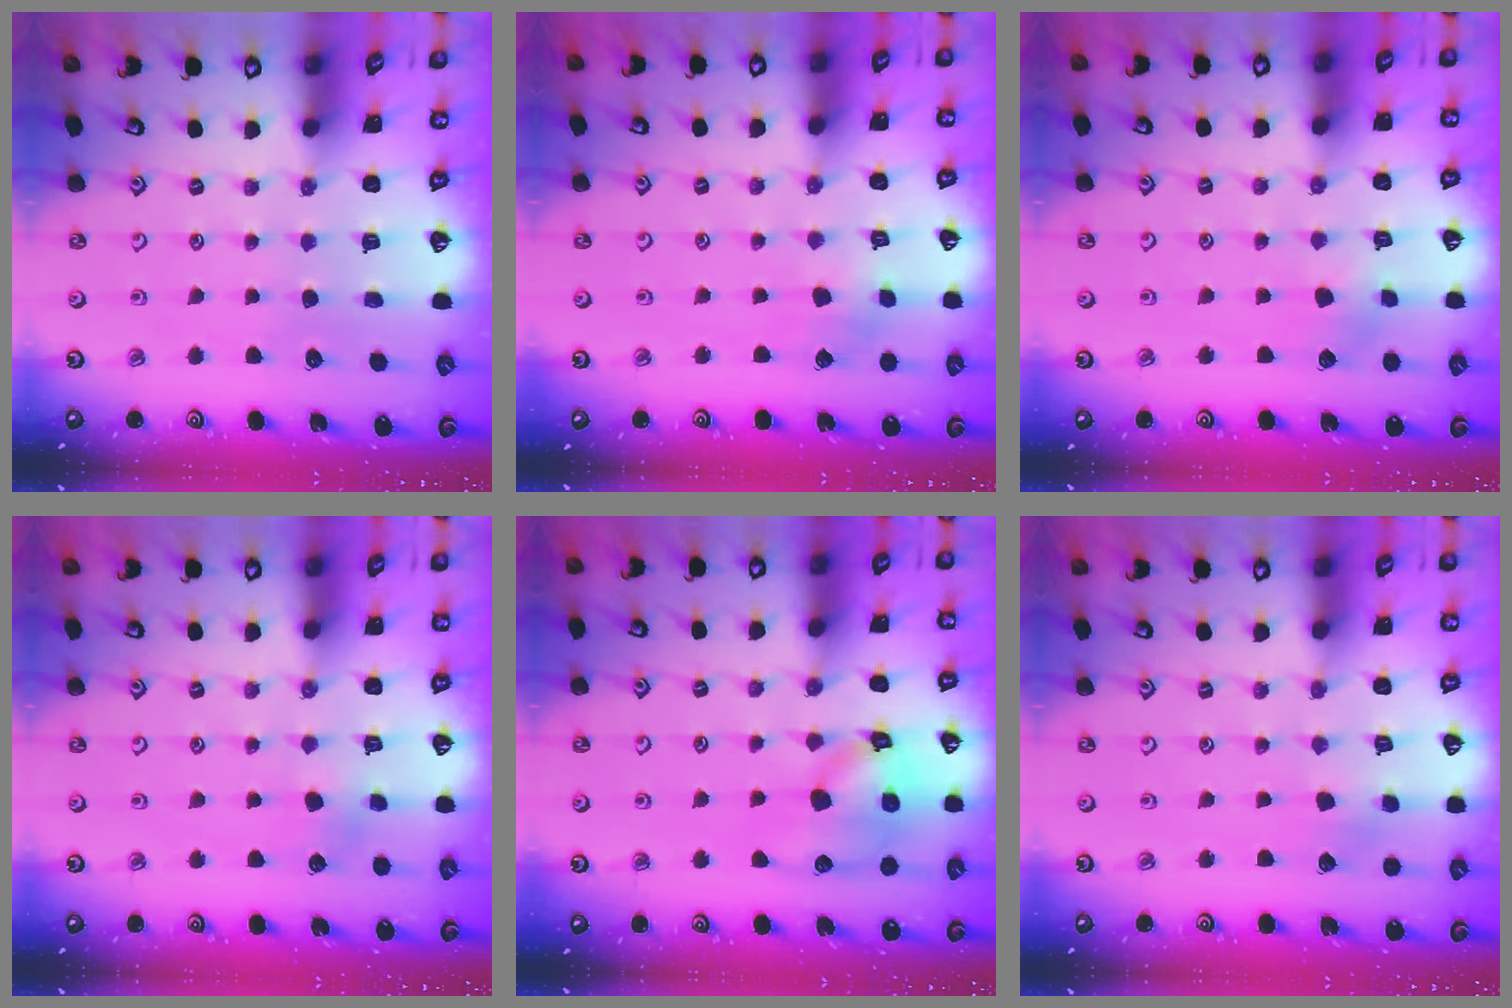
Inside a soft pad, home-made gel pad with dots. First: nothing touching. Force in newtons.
{"total": 2.3, "press": 2.2, "slide": 0.3}
{"total": 3.1, "press": 3.1, "slide": 0.5}
{"total": 3.0, "press": 3.0, "slide": 0.4}
{"total": 14.2, "press": 14.1, "slide": 2.1}
{"total": 2.9, "press": 2.9, "slide": 0.4}